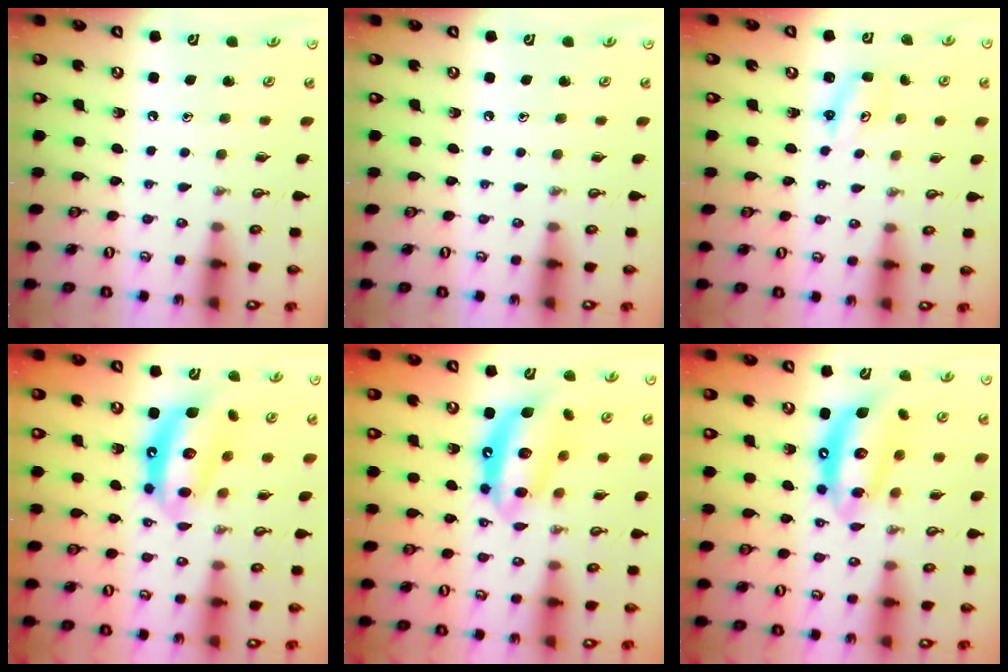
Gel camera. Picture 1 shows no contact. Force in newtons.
{"total": 0.0}
{"total": 2.7, "press": 2.7, "slide": 0.3}
{"total": 13.5, "press": 13.5, "slide": 1.2}
{"total": 14.5, "press": 14.5, "slide": 1.4}
{"total": 14.6, "press": 14.5, "slide": 1.3}